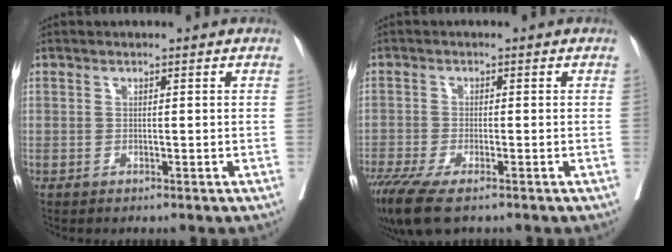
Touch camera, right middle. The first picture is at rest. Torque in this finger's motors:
{"motor_torque": [1.16, -0.96, 0.49, 0.12]}